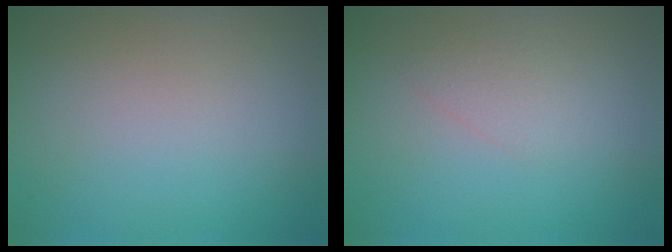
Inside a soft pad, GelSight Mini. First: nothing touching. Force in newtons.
{"total": 1.4, "press": 1.4, "slide": 0.1}